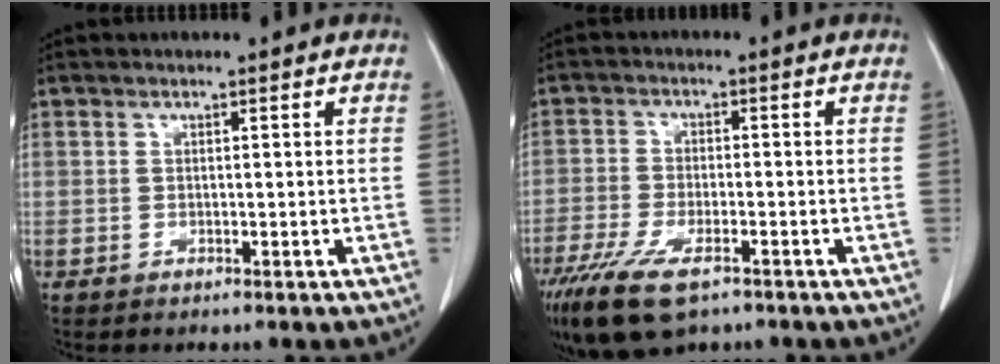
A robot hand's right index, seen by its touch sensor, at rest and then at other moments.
{"total": 10.6, "force": [-6.9, 3.6, 7.2], "torque": [-0.137, -0.022, -0.118]}